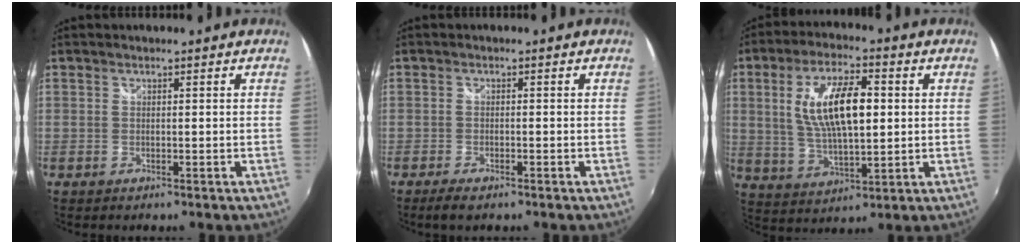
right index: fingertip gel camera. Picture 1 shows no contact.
{"total": 3.1, "force": [-2.3, 0.7, 1.9], "torque": [-0.044, -0.011, -0.042]}
{"total": 13.5, "force": [2.3, 5.2, 12.3], "torque": [-0.230, 0.005, 0.047]}